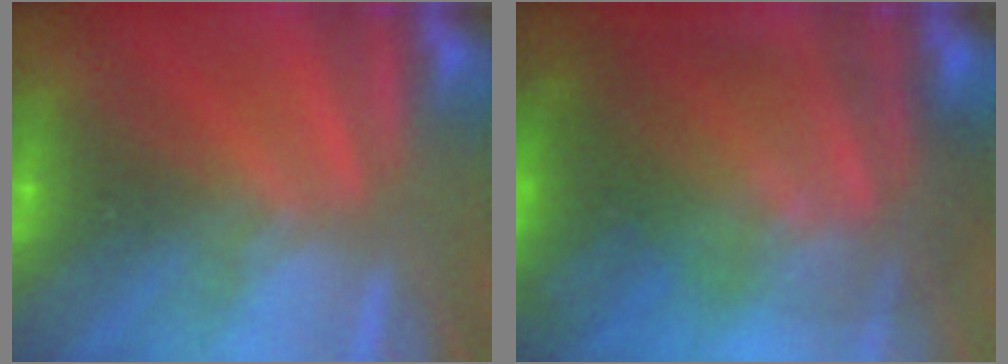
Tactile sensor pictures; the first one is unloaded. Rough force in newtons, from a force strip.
{"total": 9.8}